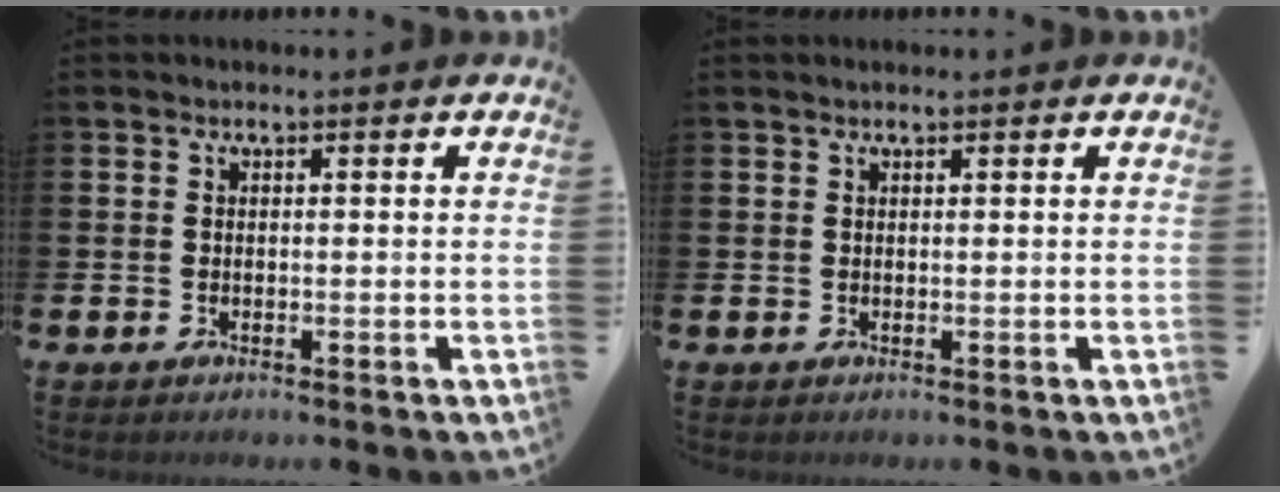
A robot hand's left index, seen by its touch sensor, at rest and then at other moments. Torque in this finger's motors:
{"motor_torque": [1.08, -1.06, 0.09, 0.00]}